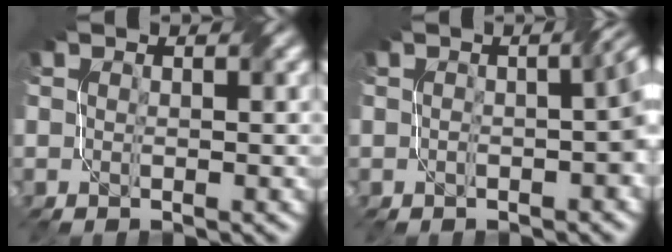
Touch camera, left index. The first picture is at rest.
{"total": 3.4, "force": [-0.6, 0.9, 3.2], "torque": [-0.047, 0.008, -0.011]}